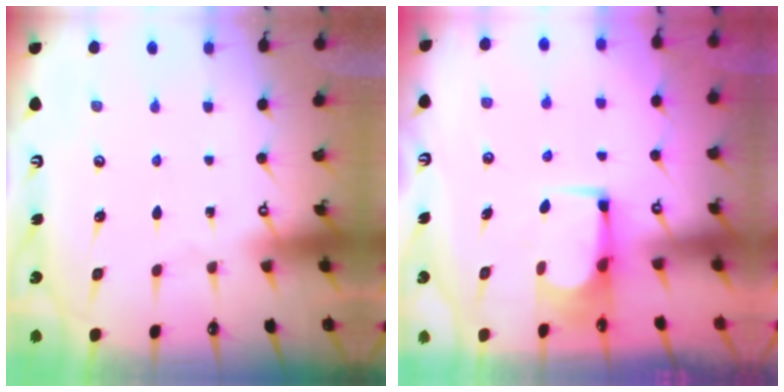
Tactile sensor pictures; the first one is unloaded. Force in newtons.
{"total": 1.8, "press": 1.7, "slide": 0.3}